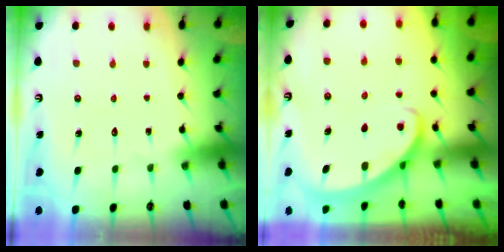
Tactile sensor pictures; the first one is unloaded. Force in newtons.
{"total": 1.8, "press": 1.8, "slide": 0.1}